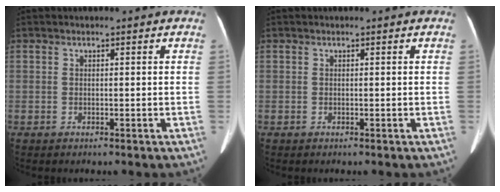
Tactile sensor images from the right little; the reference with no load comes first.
{"total": 0.0}